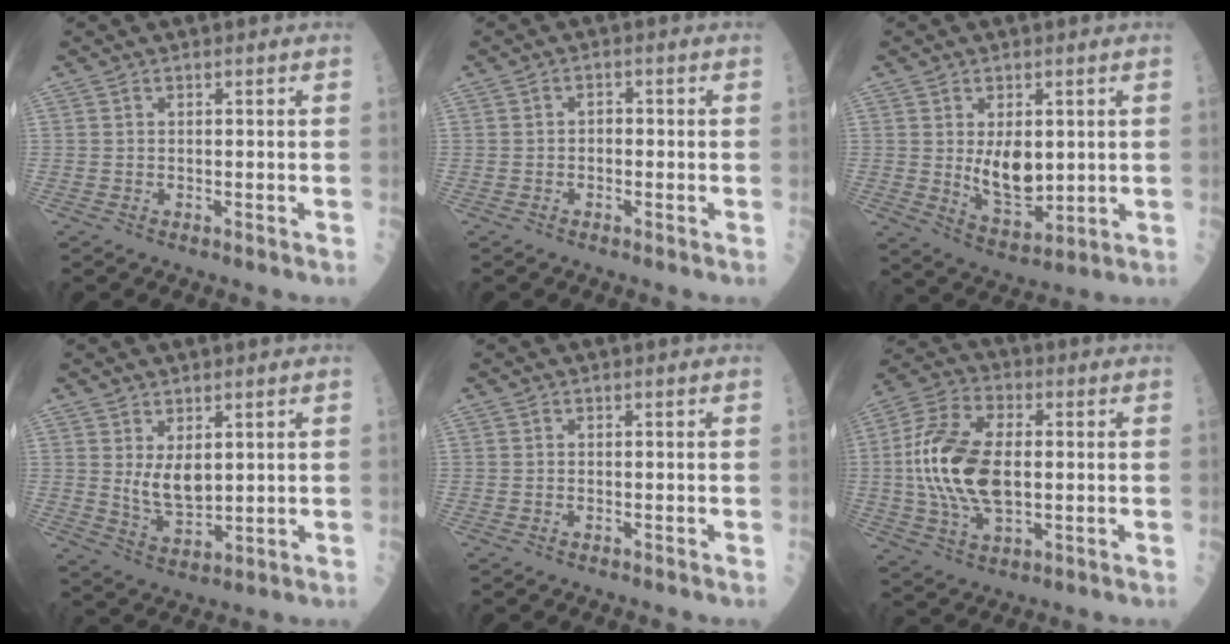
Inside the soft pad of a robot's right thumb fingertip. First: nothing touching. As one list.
[{"total": 1.4, "force": [-0.4, 1.0, 0.8], "torque": [-0.001, 0.005, -0.012]}, {"total": 9.0, "force": [1.0, 5.2, 7.3], "torque": [-0.096, -0.022, 0.034]}, {"total": 6.1, "force": [1.7, 3.2, 4.9], "torque": [-0.075, -0.024, 0.043]}, {"total": 0.0}, {"total": 17.3, "force": [0.1, 9.2, 14.7], "torque": [-0.299, 0.007, 0.000]}]